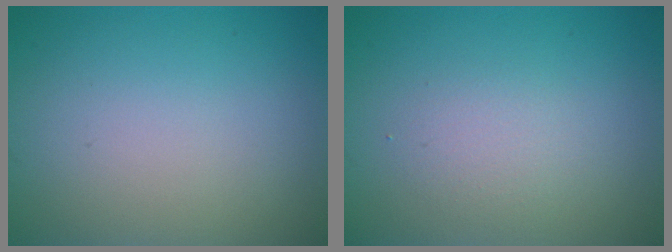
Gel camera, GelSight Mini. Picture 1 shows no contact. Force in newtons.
{"total": 1.7, "press": 1.7, "slide": 0.1}